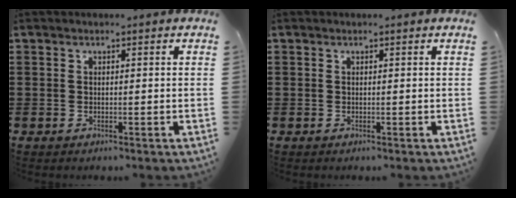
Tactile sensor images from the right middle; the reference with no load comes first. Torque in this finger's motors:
{"motor_torque": [0.00, 0.00, 0.00, 0.00]}